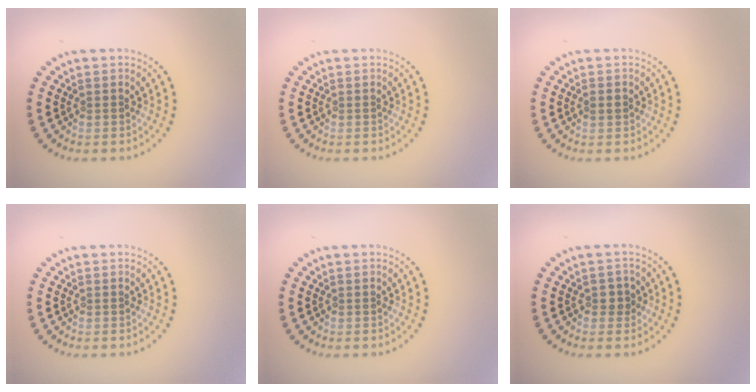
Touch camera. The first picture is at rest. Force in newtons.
{"total": 0.0}
{"total": 1.2, "press": 1.2, "slide": 0.0}
{"total": 0.0}
{"total": 0.0}
{"total": 1.2, "press": 1.2, "slide": 0.3}